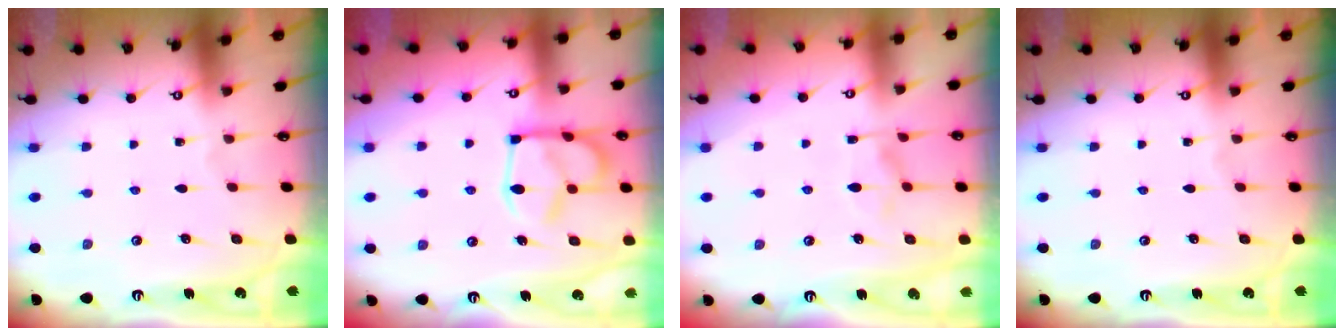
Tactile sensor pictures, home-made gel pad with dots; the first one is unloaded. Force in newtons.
{"total": 14.2, "press": 14.1, "slide": 1.2}
{"total": 2.3, "press": 2.0, "slide": 1.2}
{"total": 0.0}